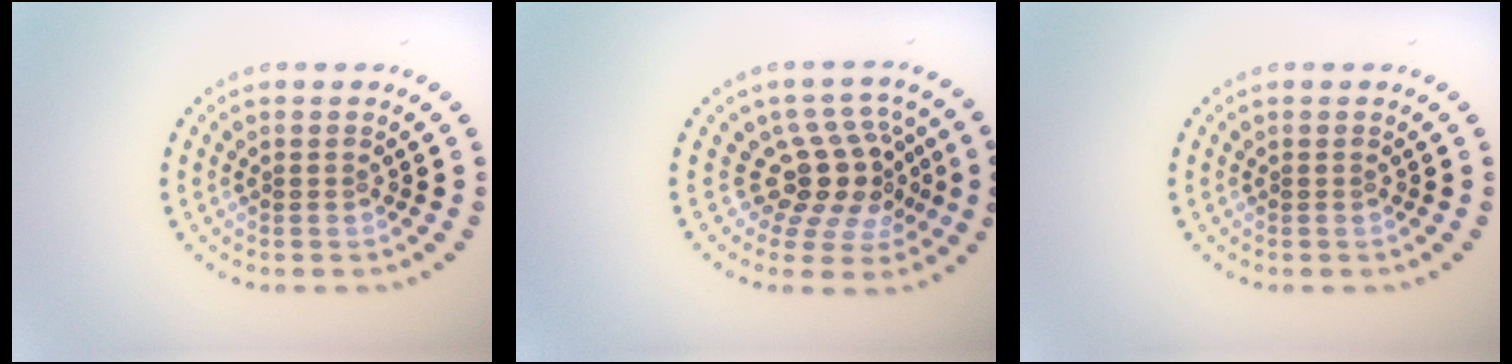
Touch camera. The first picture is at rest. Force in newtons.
{"total": 4.5, "press": 3.4, "slide": 3.0}
{"total": 0.0}